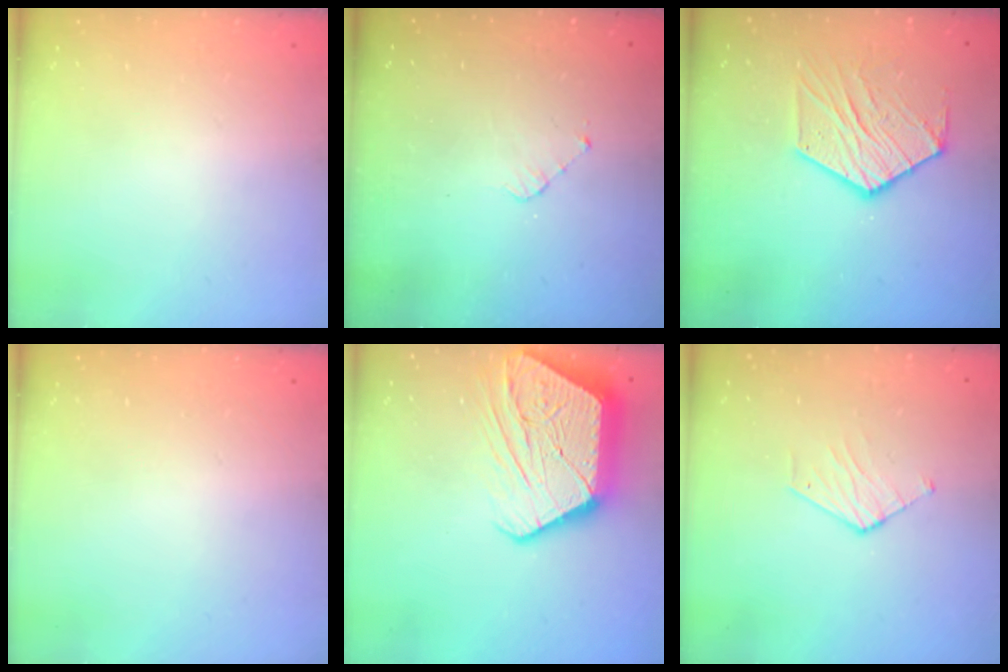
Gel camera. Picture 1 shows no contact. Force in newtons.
{"total": 3.0, "press": 2.9, "slide": 0.2}
{"total": 11.9, "press": 11.8, "slide": 0.7}
{"total": 0.0}
{"total": 20.5, "press": 20.5, "slide": 1.6}
{"total": 3.9, "press": 3.9, "slide": 0.3}